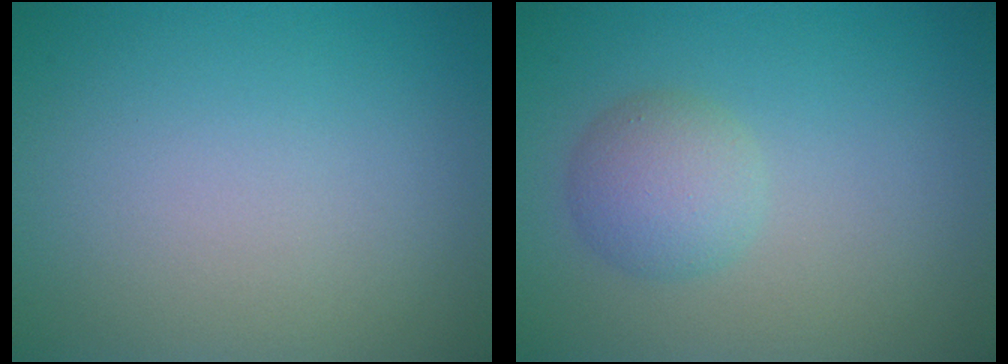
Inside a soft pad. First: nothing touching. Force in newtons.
{"total": 2.9, "press": 2.9, "slide": 0.0}